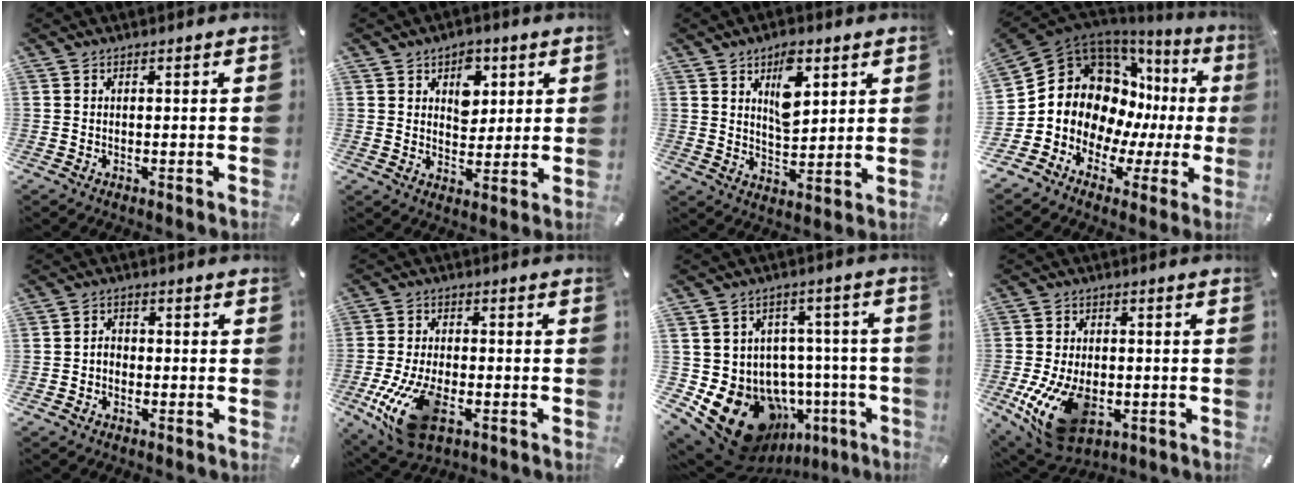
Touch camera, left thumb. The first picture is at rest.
{"total": 7.0, "force": [2.8, 5.2, 3.6], "torque": [-0.038, -0.006, 0.043]}
{"total": 9.5, "force": [4.5, 5.1, 6.7], "torque": [-0.095, -0.016, 0.074]}
{"total": 13.6, "force": [1.8, 12.0, 6.2], "torque": [-0.118, -0.047, 0.043]}
{"total": 2.6, "force": [-1.2, 2.1, 1.0], "torque": [-0.020, 0.010, -0.024]}
{"total": 14.5, "force": [-5.0, 8.0, 11.0], "torque": [-0.226, 0.001, -0.083]}
{"total": 18.9, "force": [-9.4, 12.9, 10.2], "torque": [-0.176, 0.042, -0.131]}
{"total": 15.9, "force": [-4.6, 10.0, 11.5], "torque": [-0.218, 0.008, -0.072]}